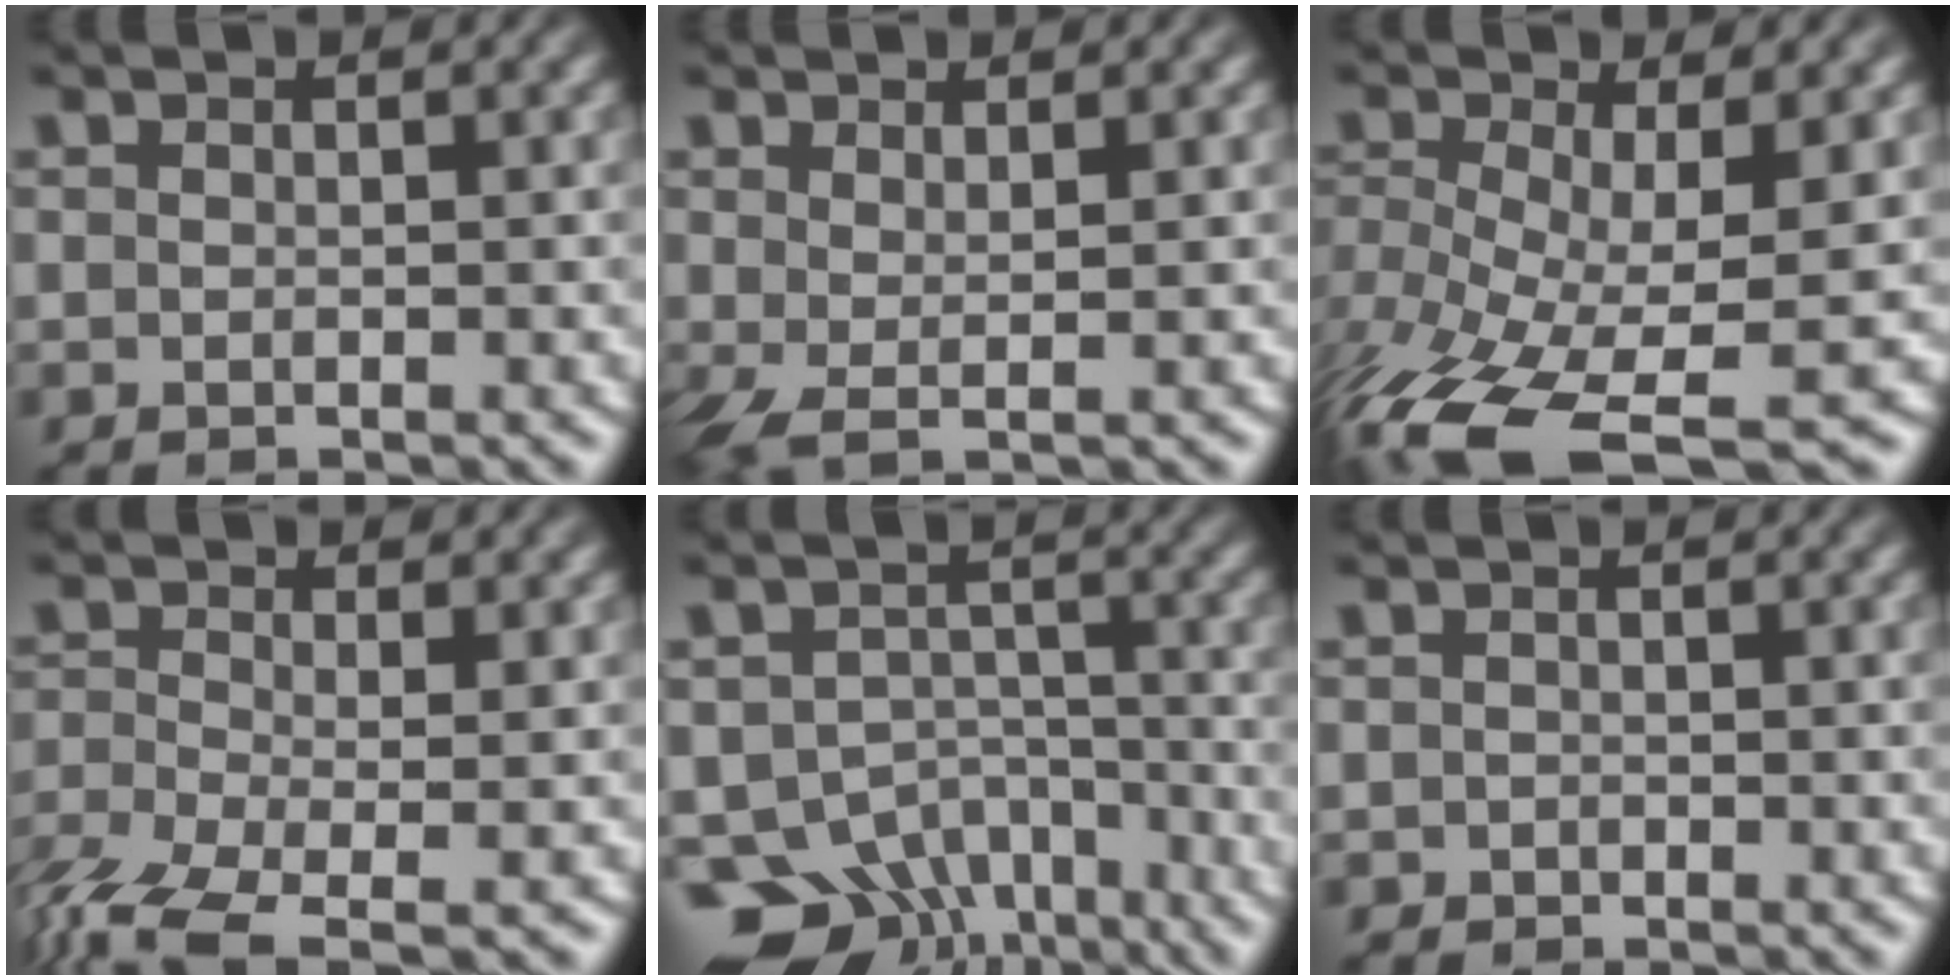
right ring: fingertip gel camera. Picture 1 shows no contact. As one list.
[{"total": 1.4, "force": [-0.2, 0.2, 1.4], "torque": [-0.039, -0.022, 0.012]}, {"total": 9.7, "force": [-5.8, 4.4, 6.4], "torque": [-0.150, -0.072, -0.058]}, {"total": 5.1, "force": [-3.5, 1.9, 3.2], "torque": [-0.078, -0.038, -0.040]}, {"total": 13.2, "force": [-7.0, 10.1, 4.9], "torque": [-0.090, -0.058, -0.107]}, {"total": 0.6, "force": [-0.4, 0.2, -0.4], "torque": [0.008, -0.011, -0.004]}]